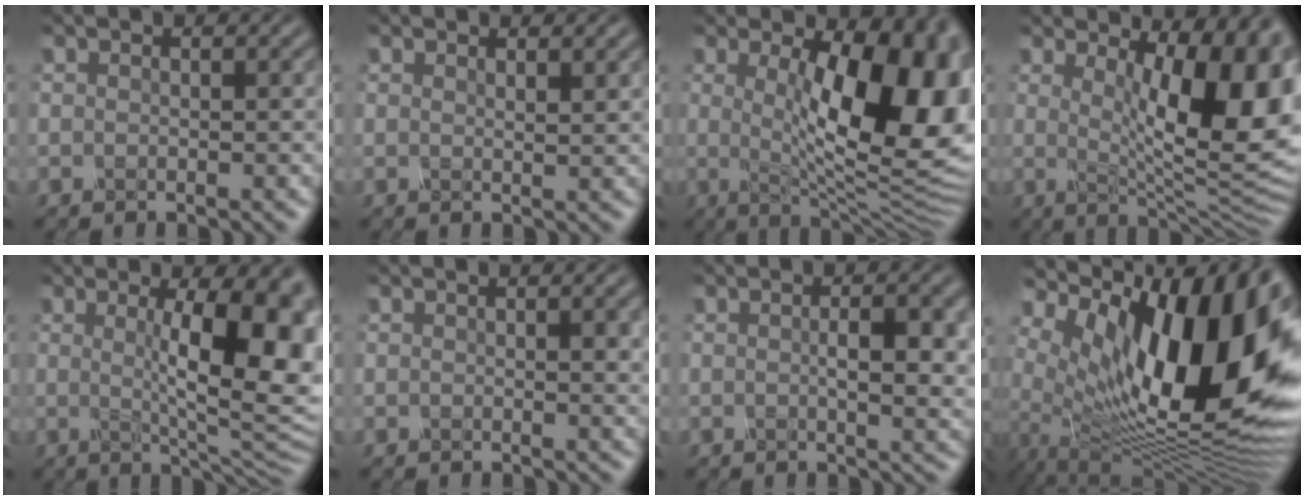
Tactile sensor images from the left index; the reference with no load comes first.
{"total": 1.0, "force": [0.8, 0.2, 0.5], "torque": [-0.011, -0.002, 0.017]}
{"total": 14.6, "force": [1.5, 6.0, 13.2], "torque": [-0.156, 0.004, 0.020]}
{"total": 12.5, "force": [2.6, 4.4, 11.4], "torque": [-0.132, -0.008, 0.042]}
{"total": 11.6, "force": [1.4, 3.2, 11.1], "torque": [-0.136, -0.005, 0.026]}
{"total": 1.5, "force": [0.1, 0.5, 1.5], "torque": [-0.017, -0.004, 0.004]}
{"total": 4.5, "force": [-0.1, 1.4, 4.2], "torque": [-0.067, -0.002, 0.001]}
{"total": 17.1, "force": [4.1, 7.7, 14.7], "torque": [-0.242, 0.005, 0.066]}